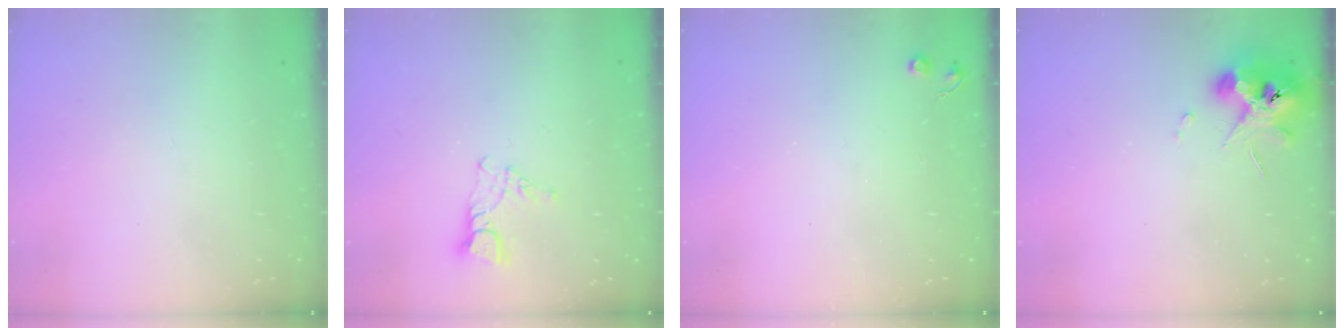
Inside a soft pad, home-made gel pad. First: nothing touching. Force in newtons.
{"total": 6.5, "press": 6.5, "slide": 0.5}
{"total": 3.8, "press": 3.8, "slide": 0.7}
{"total": 10.3, "press": 10.2, "slide": 1.4}